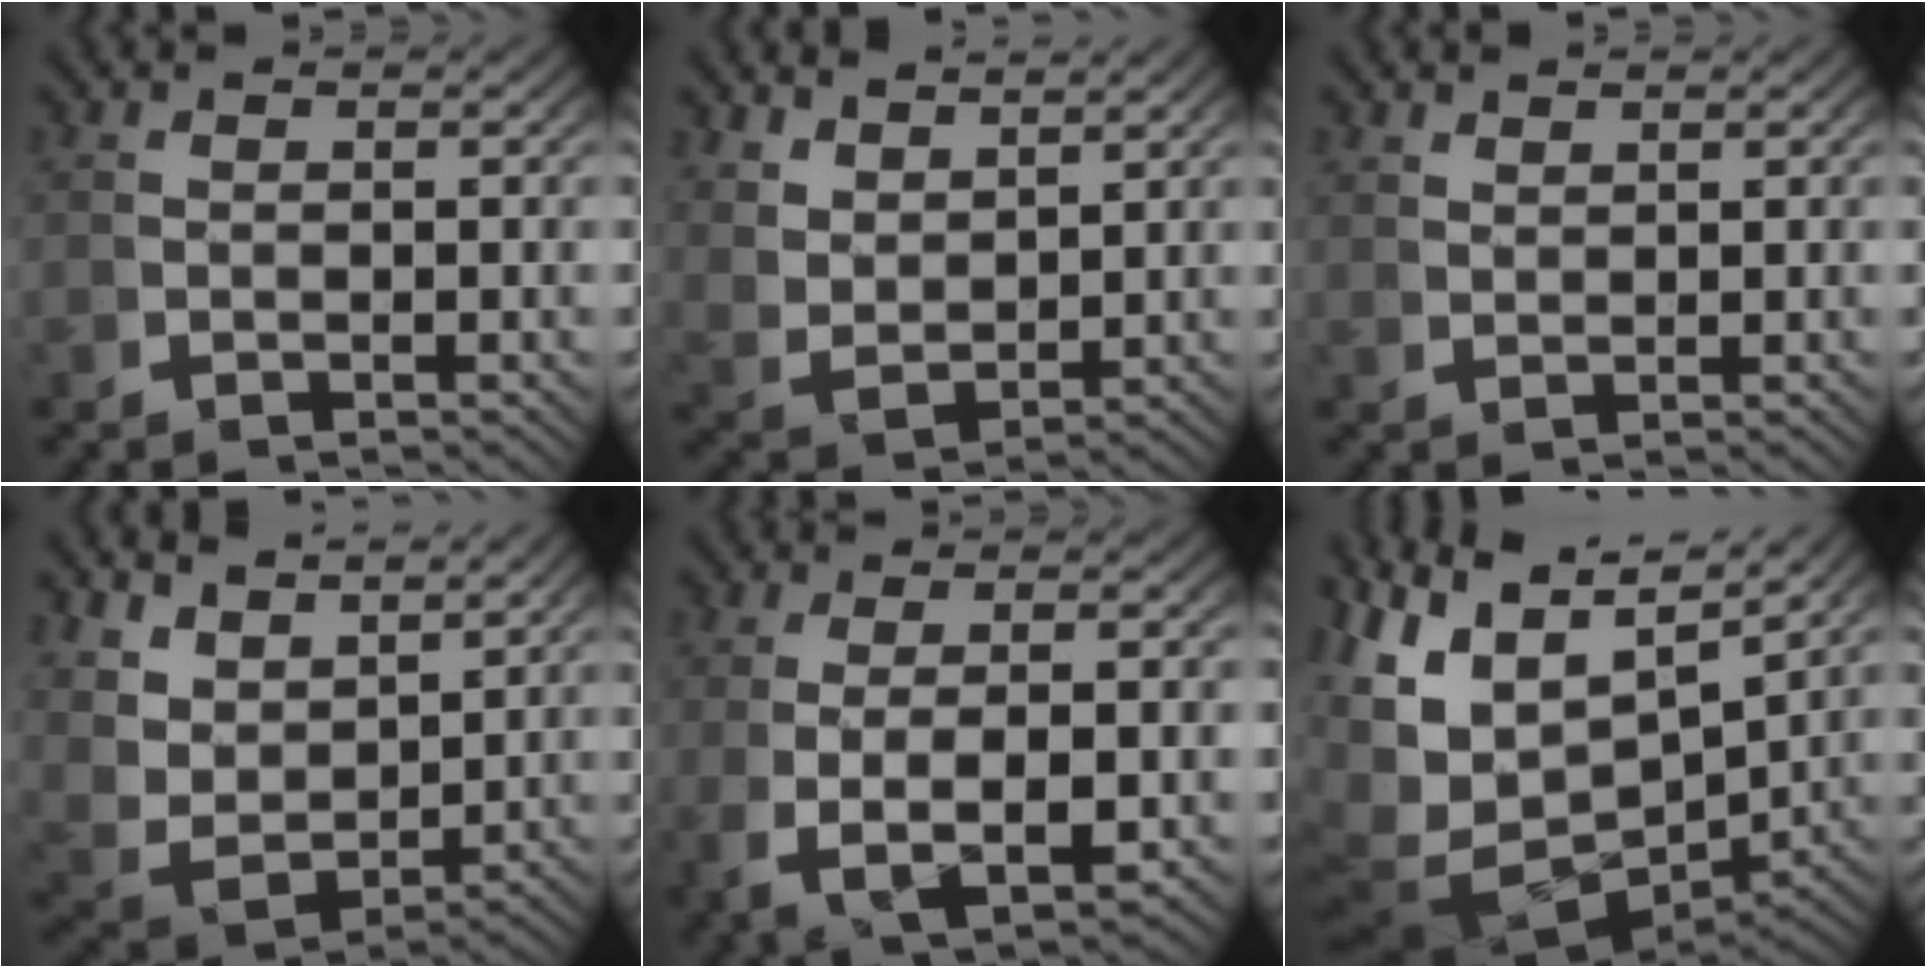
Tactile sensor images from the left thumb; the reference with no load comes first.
{"total": 4.0, "force": [1.5, 2.7, 2.6], "torque": [-0.062, -0.019, 0.043]}
{"total": 1.3, "force": [1.2, -0.2, 0.0], "torque": [0.011, 0.007, 0.029]}
{"total": 7.3, "force": [1.6, 5.1, 4.9], "torque": [-0.125, -0.026, 0.036]}
{"total": 7.4, "force": [-1.5, 3.7, 6.2], "torque": [-0.142, -0.026, -0.002]}
{"total": 13.8, "force": [0.3, 9.5, 10.0], "torque": [-0.222, -0.052, 0.024]}